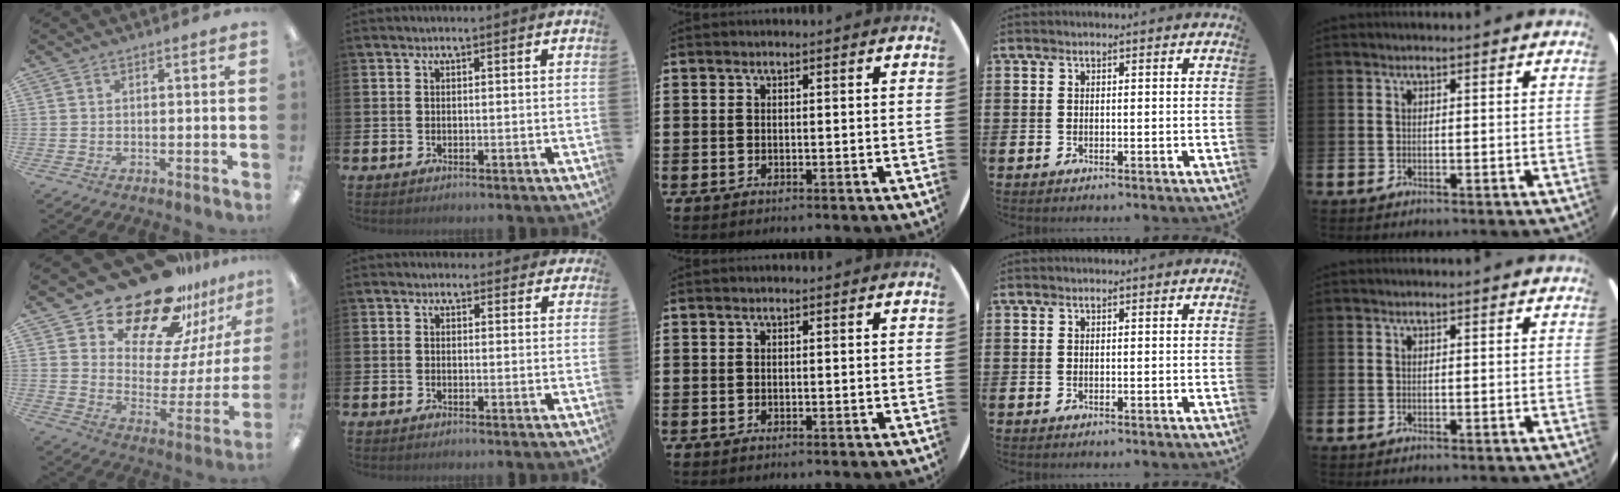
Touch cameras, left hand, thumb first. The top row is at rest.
{"thumb": {"total": 23.7, "force": [19.5, 9.8, 9.4], "torque": [-0.151, -0.139, 0.342]}, "index": {"total": 1.6, "force": [1.3, 0.9, 0.1], "torque": [0.002, 0.003, 0.021]}}